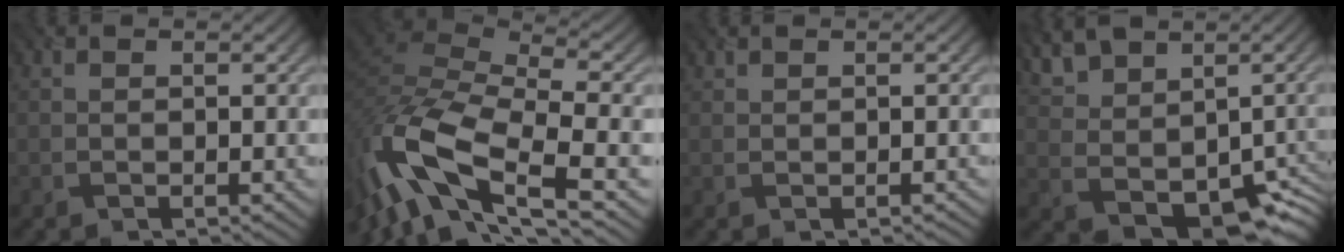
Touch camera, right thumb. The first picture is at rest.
{"total": 16.0, "force": [-6.5, 6.3, 13.2], "torque": [-0.323, -0.004, -0.120]}
{"total": 0.8, "force": [0.7, 0.1, 0.4], "torque": [-0.014, 0.003, 0.017]}
{"total": 11.3, "force": [4.0, 6.9, 8.0], "torque": [-0.171, -0.012, 0.089]}